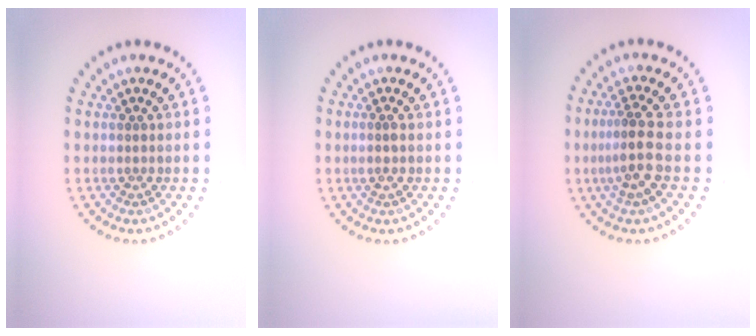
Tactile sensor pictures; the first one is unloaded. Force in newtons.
{"total": 0.6, "press": 0.3, "slide": 0.5}
{"total": 2.9, "press": 2.5, "slide": 1.6}